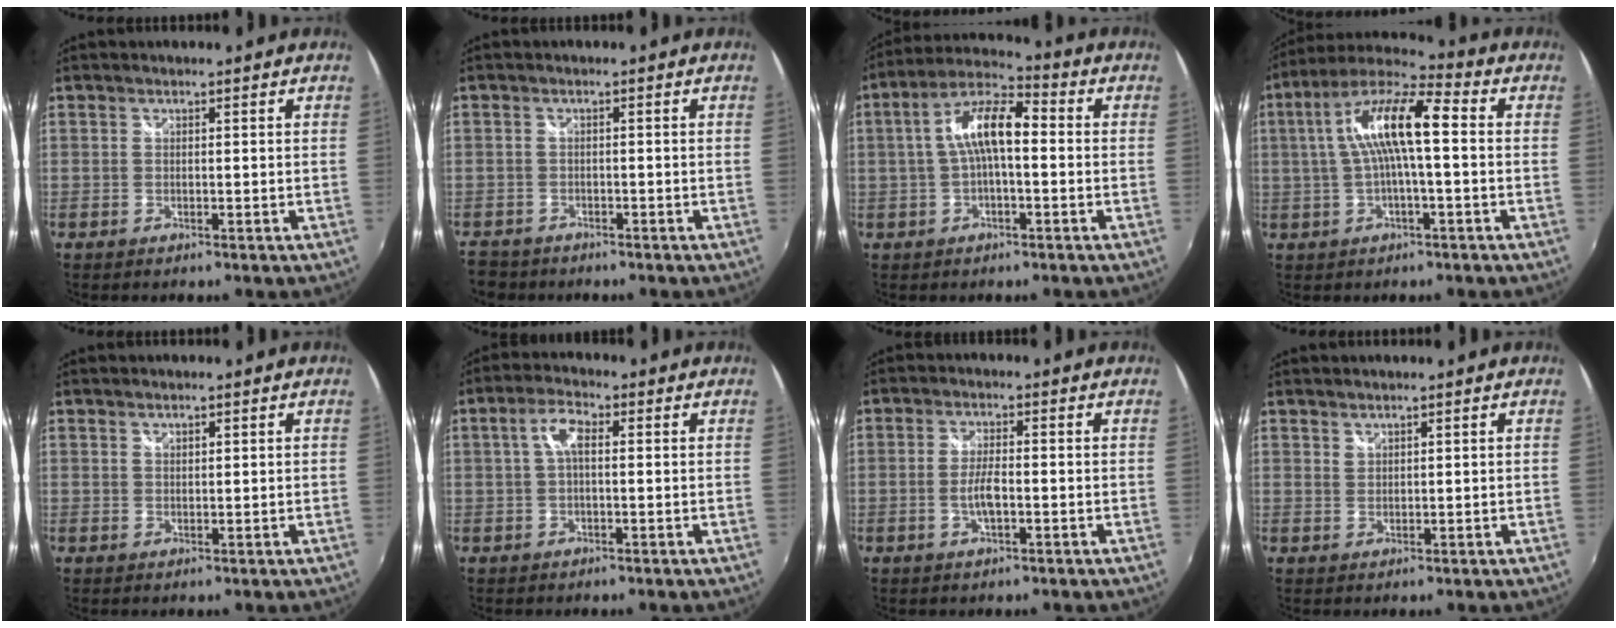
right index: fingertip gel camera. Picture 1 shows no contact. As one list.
[{"total": 4.5, "force": [-3.5, 2.7, 0.5], "torque": [-0.031, -0.005, -0.068]}, {"total": 9.7, "force": [0.0, 3.4, 9.0], "torque": [-0.178, 0.025, -0.003]}, {"total": 13.3, "force": [1.1, 3.0, 12.9], "torque": [-0.245, 0.025, 0.013]}, {"total": 1.1, "force": [0.8, 0.5, 0.5], "torque": [-0.005, 0.001, 0.014]}, {"total": 4.4, "force": [0.5, 1.8, 4.0], "torque": [-0.079, 0.013, 0.010]}, {"total": 3.8, "force": [-1.1, 1.1, 3.5], "torque": [-0.072, -0.003, -0.020]}, {"total": 1.2, "force": [1.2, 0.4, 0.1], "torque": [0.002, 0.002, 0.022]}]